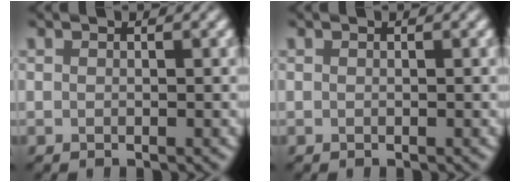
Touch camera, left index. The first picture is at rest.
{"total": 0.0}